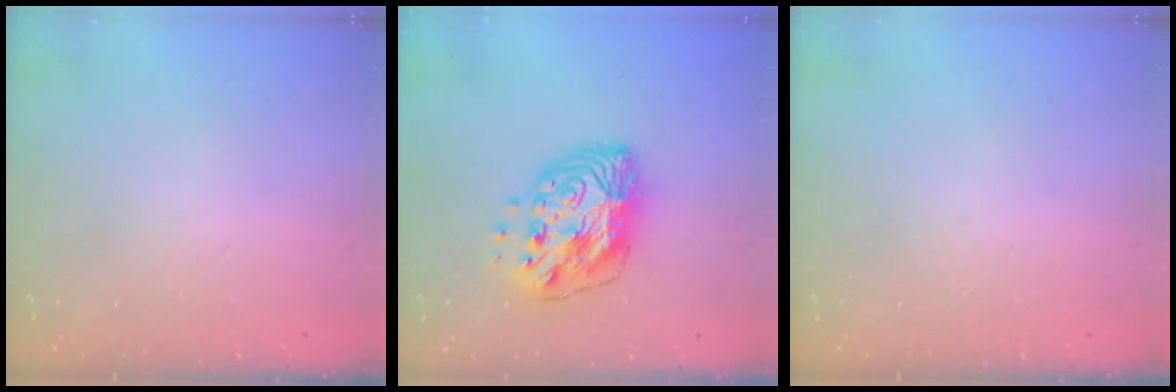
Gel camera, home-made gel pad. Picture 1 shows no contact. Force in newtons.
{"total": 13.1, "press": 13.0, "slide": 1.6}
{"total": 0.0}